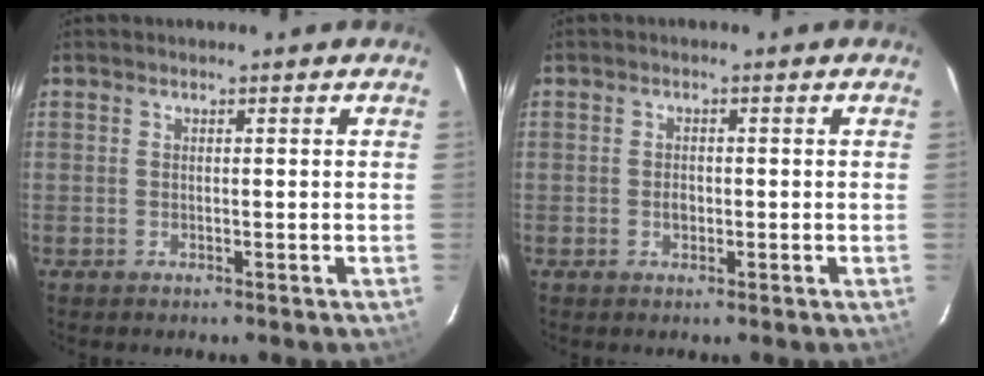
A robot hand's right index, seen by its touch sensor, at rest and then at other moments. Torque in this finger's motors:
{"motor_torque": [0.46, -0.07, 0.02, 0.00]}